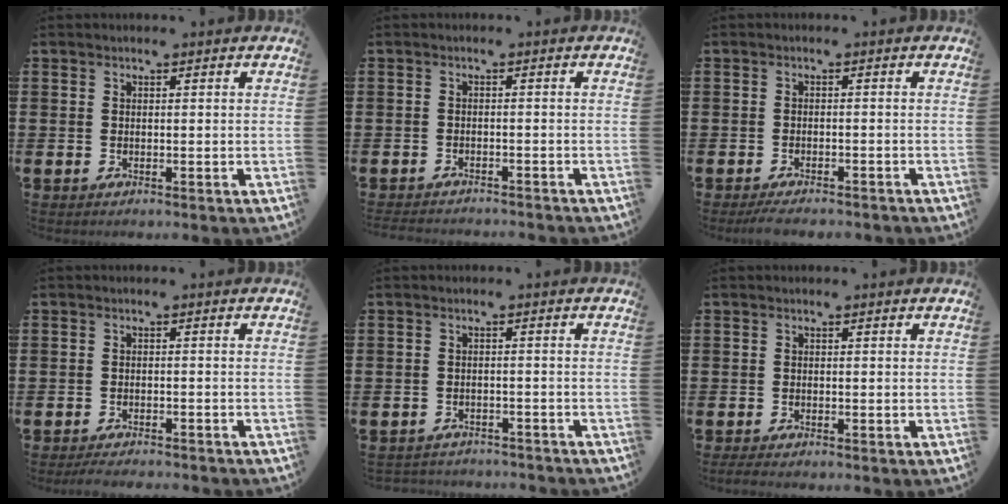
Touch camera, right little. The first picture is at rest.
{"total": 1.3, "force": [-1.3, -0.1, 0.0], "torque": [-0.003, 0.002, -0.028]}
{"total": 1.6, "force": [-1.5, 0.2, 0.6], "torque": [-0.012, 0.004, -0.030]}
{"total": 1.6, "force": [-1.6, 0.1, 0.4], "torque": [-0.008, 0.003, -0.031]}
{"total": 1.7, "force": [-1.7, 0.0, -0.2], "torque": [-0.002, 0.001, -0.037]}
{"total": 0.7, "force": [-0.5, 0.1, 0.5], "torque": [-0.009, -0.001, -0.011]}